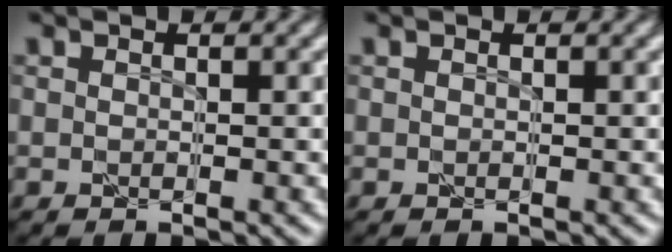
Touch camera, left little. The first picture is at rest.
{"total": 0.0}